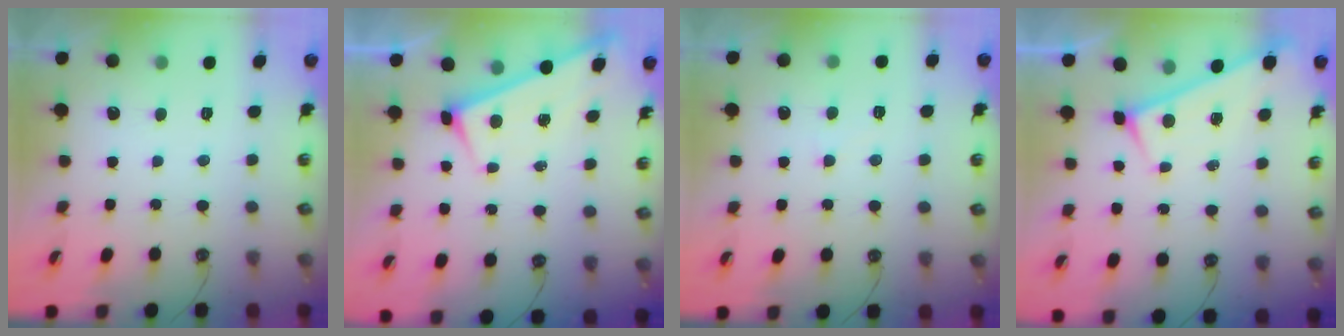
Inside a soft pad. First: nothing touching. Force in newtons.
{"total": 1.2, "press": 1.1, "slide": 0.6}
{"total": 5.9, "press": 5.9, "slide": 0.4}
{"total": 0.0}